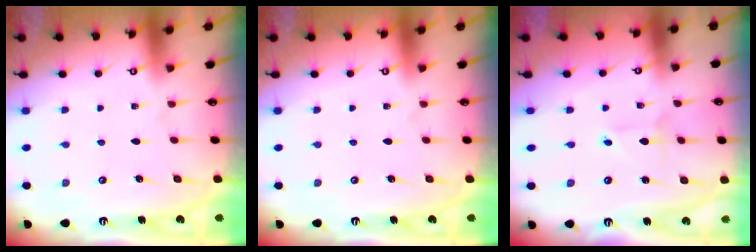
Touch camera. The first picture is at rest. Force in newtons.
{"total": 0.0}
{"total": 2.0, "press": 2.0, "slide": 0.3}